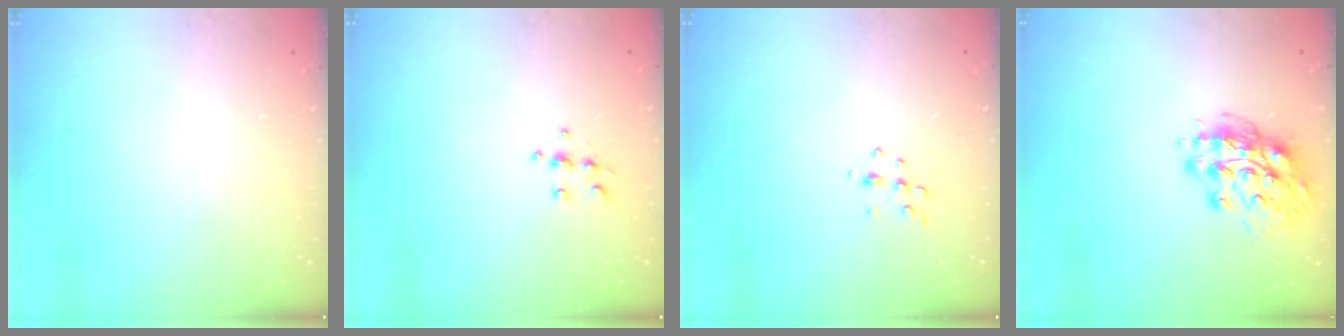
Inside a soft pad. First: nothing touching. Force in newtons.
{"total": 5.5, "press": 5.4, "slide": 0.6}
{"total": 6.3, "press": 6.2, "slide": 0.8}
{"total": 14.9, "press": 14.8, "slide": 1.5}